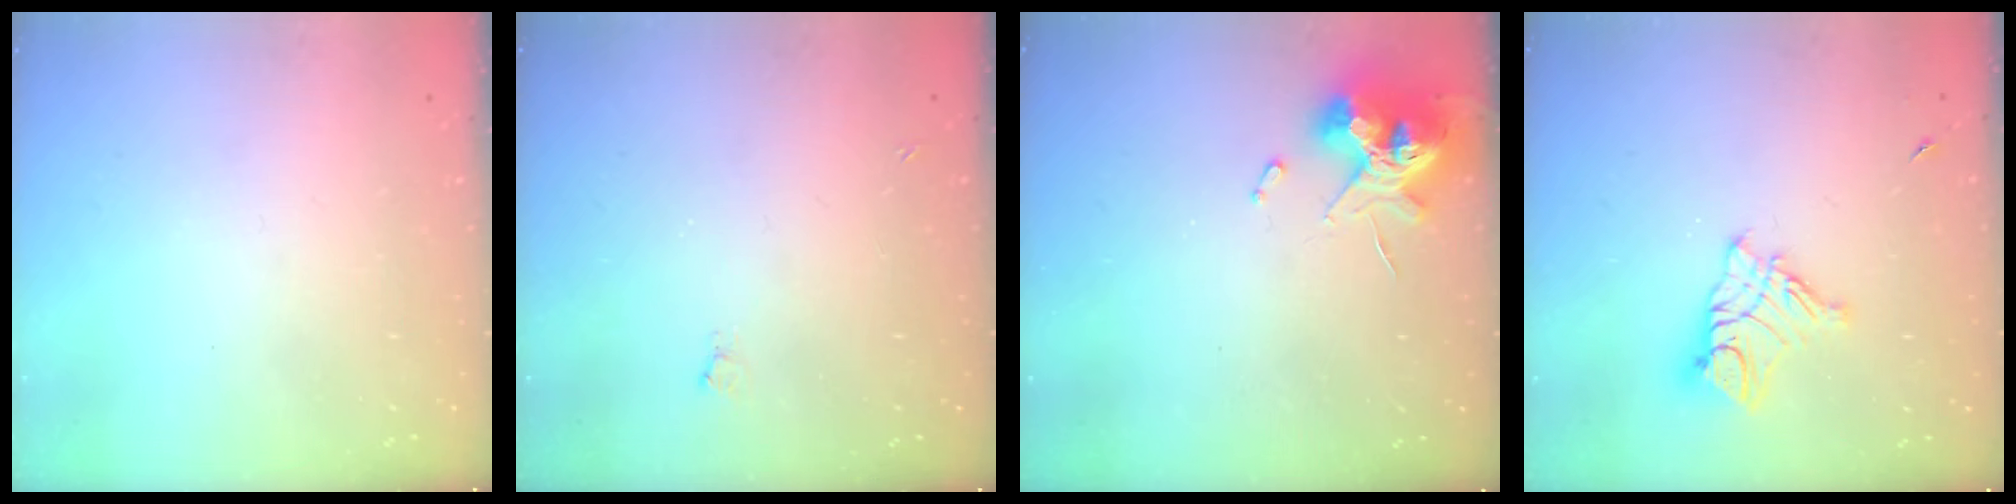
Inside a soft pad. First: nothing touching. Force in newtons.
{"total": 2.4, "press": 2.4, "slide": 0.5}
{"total": 13.0, "press": 12.9, "slide": 1.4}
{"total": 10.3, "press": 10.3, "slide": 0.9}